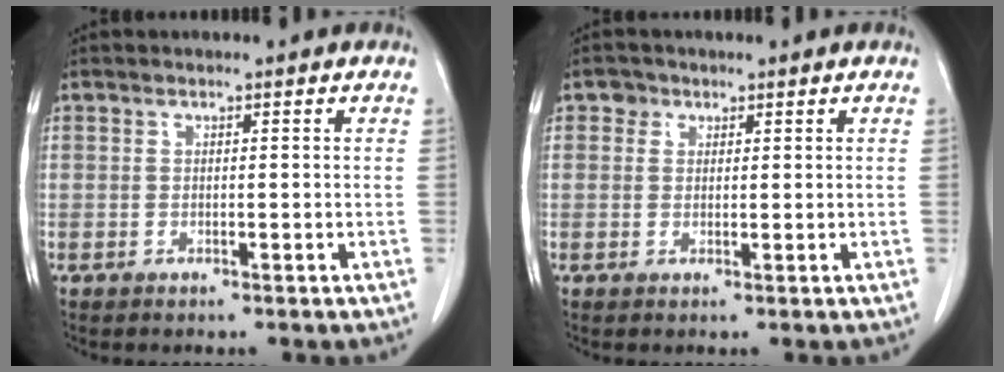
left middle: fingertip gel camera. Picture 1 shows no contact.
{"total": 1.6, "force": [0.8, 1.3, 0.3], "torque": [0.003, 0.001, 0.010]}